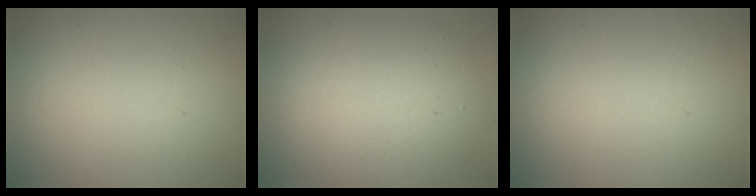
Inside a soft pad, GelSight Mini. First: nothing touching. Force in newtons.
{"total": 7.7, "press": 7.7, "slide": 0.4}
{"total": 0.0}